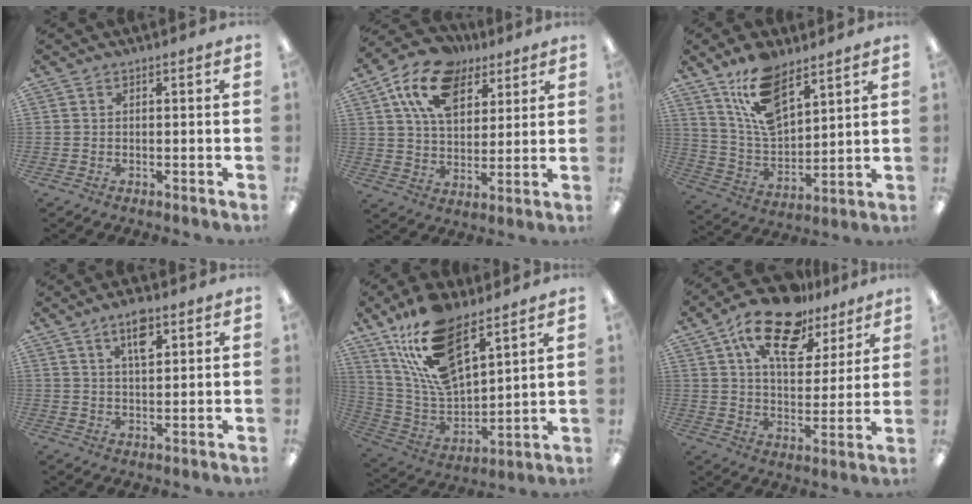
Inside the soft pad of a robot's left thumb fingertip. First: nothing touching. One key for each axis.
{"total": 15.2, "fx": 8.5, "fy": 9.7, "fz": 8.0, "tx": -0.145, "ty": -0.026, "tz": 0.158}
{"total": 14.5, "fx": 9.9, "fy": 6.4, "fz": 8.4, "tx": -0.162, "ty": -0.042, "tz": 0.181}
{"total": 6.4, "fx": 3.7, "fy": 2.5, "fz": 4.5, "tx": -0.065, "ty": -0.010, "tz": 0.058}
{"total": 19.0, "fx": 12.4, "fy": 8.3, "fz": 11.7, "tx": -0.243, "ty": -0.061, "tz": 0.223}
{"total": 17.6, "fx": 11.7, "fy": 8.4, "fz": 10.1, "tx": -0.176, "ty": -0.054, "tz": 0.203}